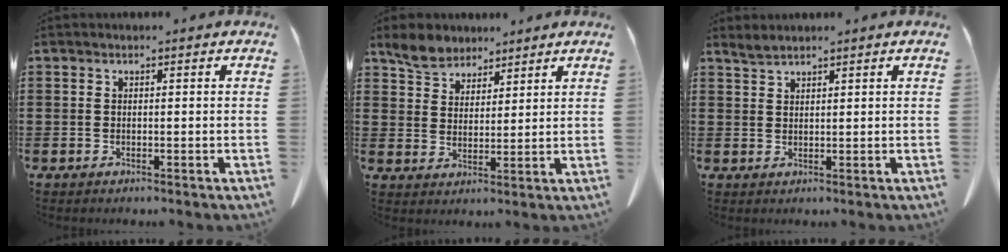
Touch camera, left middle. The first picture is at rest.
{"total": 5.3, "force": [4.6, 2.4, 0.9], "torque": [-0.039, -0.006, 0.089]}
{"total": 1.6, "force": [1.5, 0.0, 0.5], "torque": [-0.014, -0.002, 0.029]}